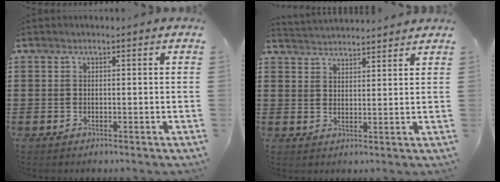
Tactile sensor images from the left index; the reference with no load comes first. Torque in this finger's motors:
{"motor_torque": [2.14, 0.00, 0.08, 0.02]}